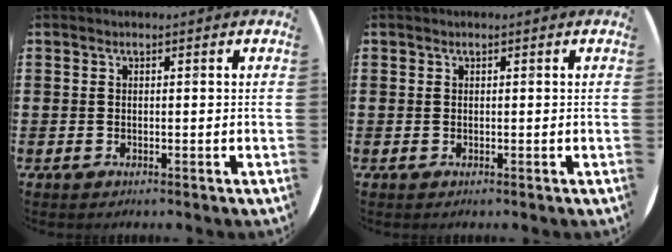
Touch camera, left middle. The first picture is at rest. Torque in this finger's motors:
{"motor_torque": [-0.07, 0.08, -0.02, -0.01]}